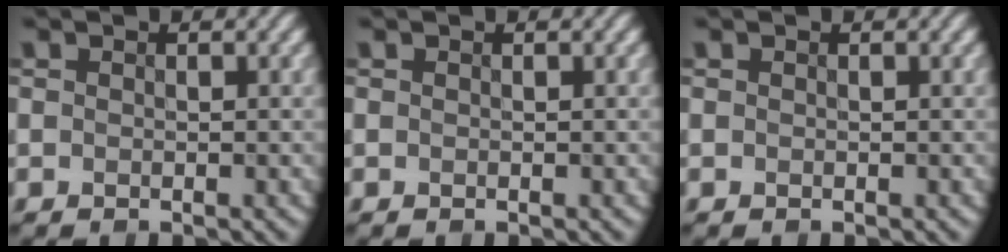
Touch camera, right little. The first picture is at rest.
{"total": 0.0}
{"total": 0.0}